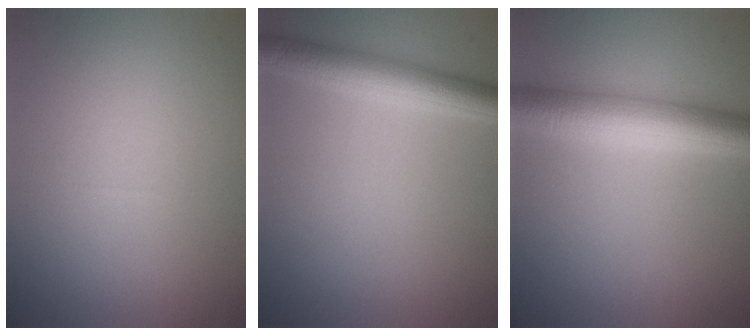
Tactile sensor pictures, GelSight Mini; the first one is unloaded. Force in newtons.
{"total": 4.2, "press": 4.2, "slide": 0.1}
{"total": 5.9, "press": 5.9, "slide": 0.1}